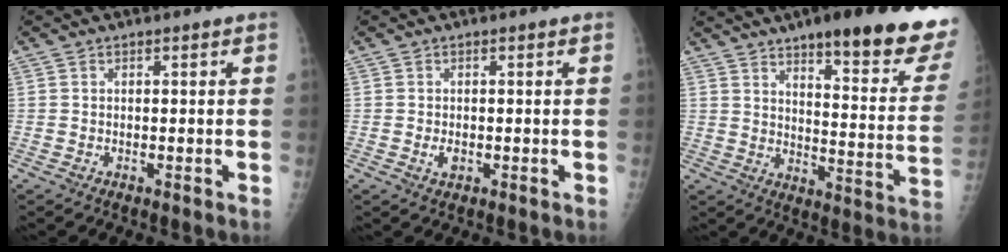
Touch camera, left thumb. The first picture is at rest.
{"total": 1.6, "force": [-0.3, 1.0, 1.2], "torque": [-0.020, -0.002, -0.004]}
{"total": 24.4, "force": [16.7, 4.8, 17.1], "torque": [-0.198, -0.067, 0.217]}